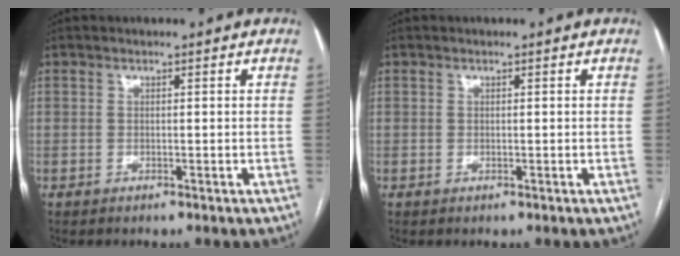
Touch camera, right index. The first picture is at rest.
{"total": 0.0}